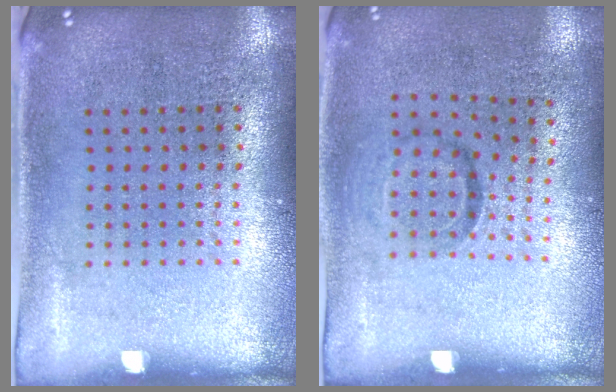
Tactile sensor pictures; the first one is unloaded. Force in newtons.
{"total": 1.0, "press": 0.6, "slide": 0.8}